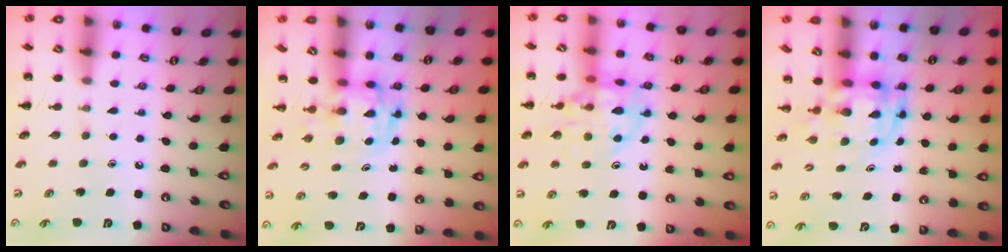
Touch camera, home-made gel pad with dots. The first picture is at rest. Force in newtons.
{"total": 2.9, "press": 2.9, "slide": 0.5}
{"total": 13.8, "press": 13.6, "slide": 2.2}
{"total": 3.1, "press": 3.1, "slide": 0.7}